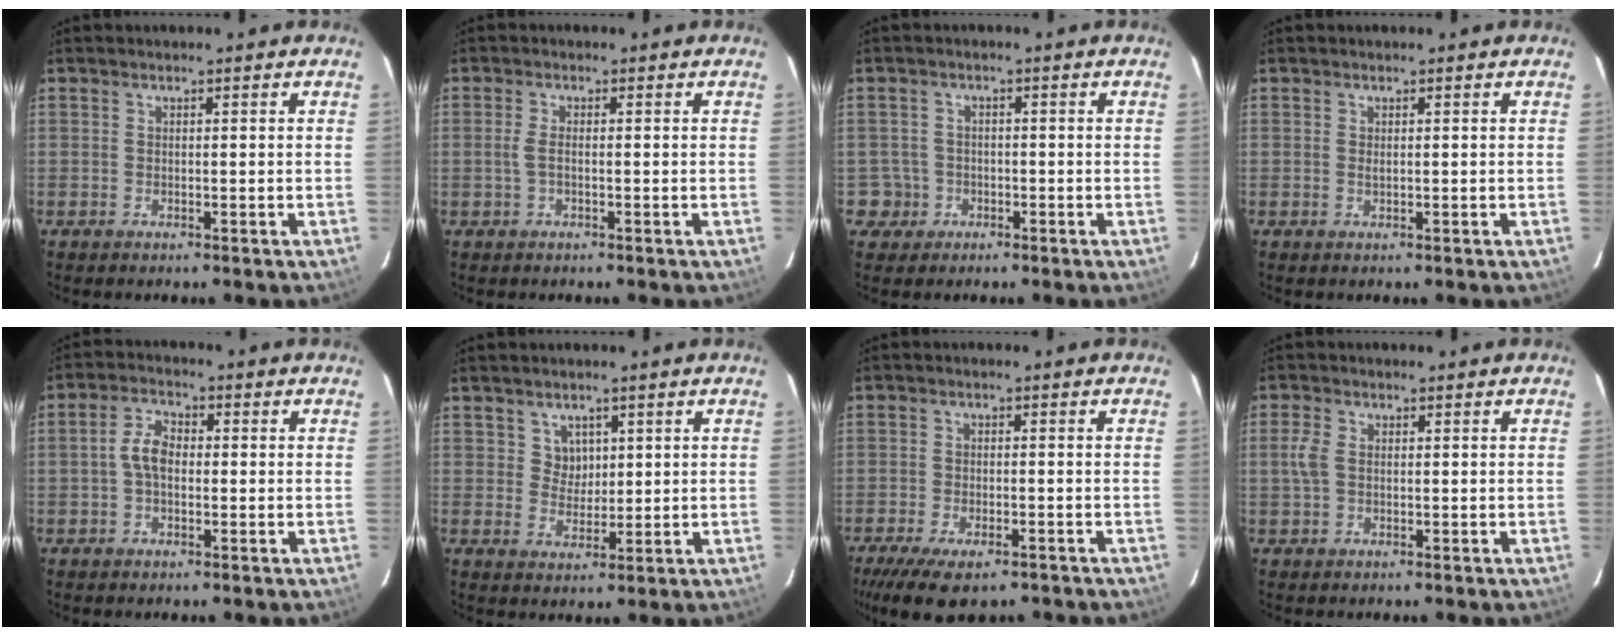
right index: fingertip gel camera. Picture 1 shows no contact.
{"total": 2.1, "force": [-0.4, 0.7, 2.0], "torque": [-0.044, 0.001, -0.007]}
{"total": 4.0, "force": [-1.3, 3.8, -0.2], "torque": [0.001, 0.022, -0.020]}
{"total": 0.6, "force": [0.2, 0.3, 0.5], "torque": [-0.010, 0.001, 0.003]}
{"total": 4.6, "force": [-0.4, 2.8, 3.6], "torque": [-0.075, 0.015, -0.007]}
{"total": 3.5, "force": [1.6, 3.1, 0.4], "torque": [-0.001, 0.006, 0.031]}
{"total": 11.3, "force": [-8.0, 4.3, 6.7], "torque": [-0.152, -0.036, -0.129]}
{"total": 3.0, "force": [0.2, 2.0, 2.3], "torque": [-0.055, 0.005, 0.004]}